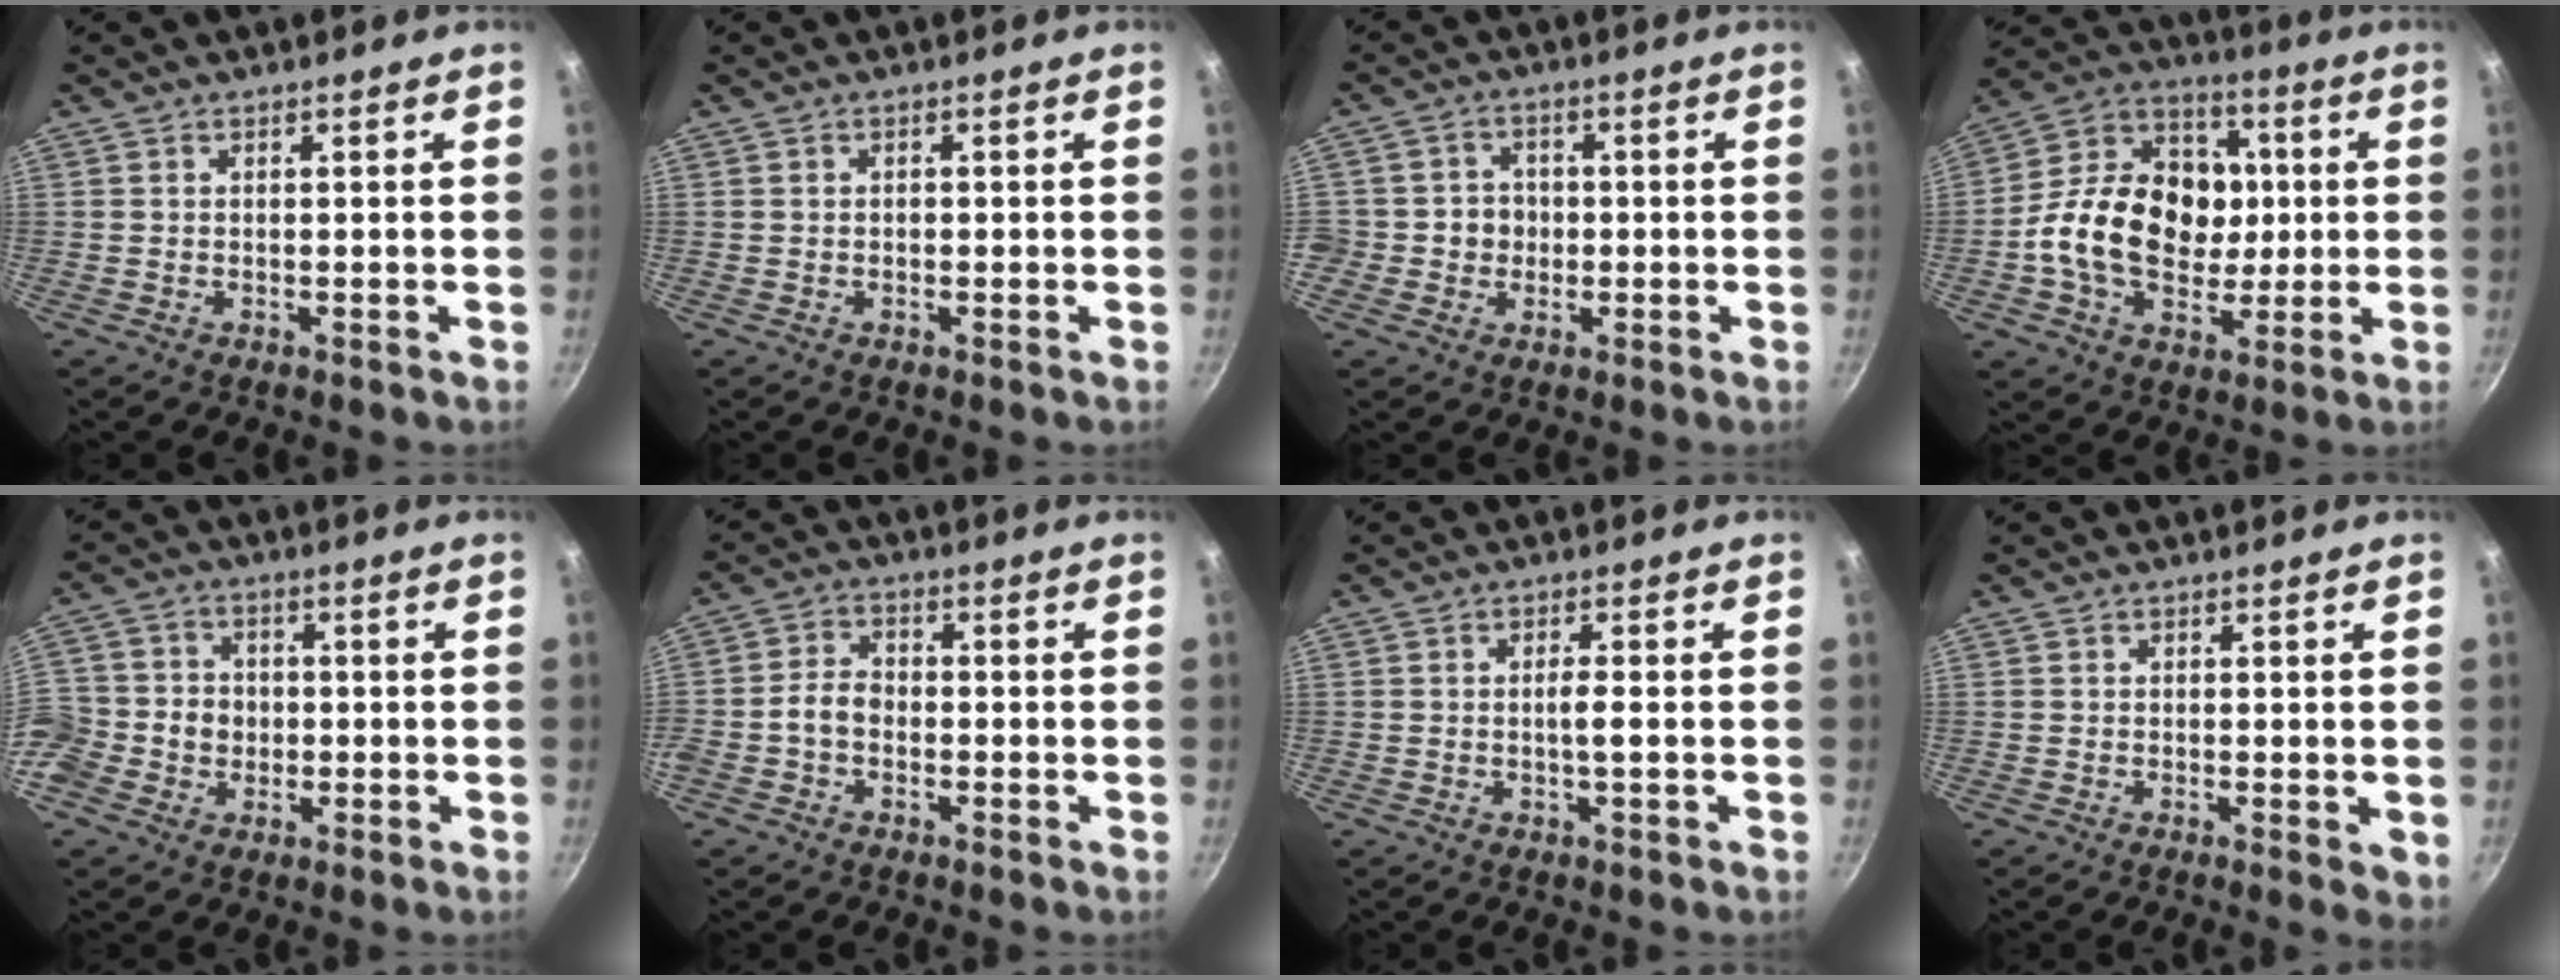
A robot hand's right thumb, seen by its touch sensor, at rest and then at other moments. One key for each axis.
{"total": 0.7, "fx": -0.2, "fy": 0.6, "fz": 0.3, "tx": -0.003, "ty": 0.004, "tz": -0.002}
{"total": 5.1, "fx": -0.8, "fy": 4.8, "fz": 1.4, "tx": 0.011, "ty": 0.012, "tz": -0.022}
{"total": 21.0, "fx": -0.5, "fy": 15.8, "fz": 13.8, "tx": -0.198, "ty": 0.026, "tz": -0.020}
{"total": 13.5, "fx": -2.6, "fy": 12.0, "fz": 5.6, "tx": -0.110, "ty": 0.035, "tz": -0.061}
{"total": 4.5, "fx": -1.5, "fy": 3.3, "fz": 2.6, "tx": -0.039, "ty": 0.024, "tz": -0.039}
{"total": 2.3, "fx": -0.4, "fy": 0.2, "fz": 2.2, "tx": -0.047, "ty": 0.004, "tz": -0.009}
{"total": 2.2, "fx": -0.2, "fy": 0.9, "fz": 2.0, "tx": -0.025, "ty": -0.008, "tz": -0.004}